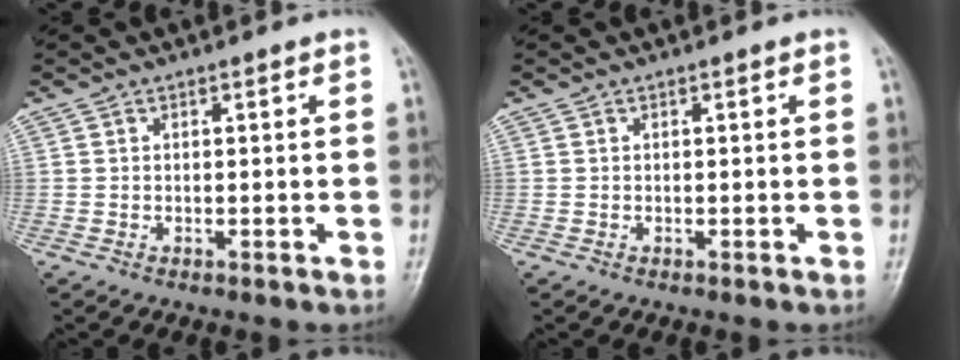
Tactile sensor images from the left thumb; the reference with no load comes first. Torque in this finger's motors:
{"motor_torque": [-0.05, 0.05, -0.07, -0.04, 0.00]}